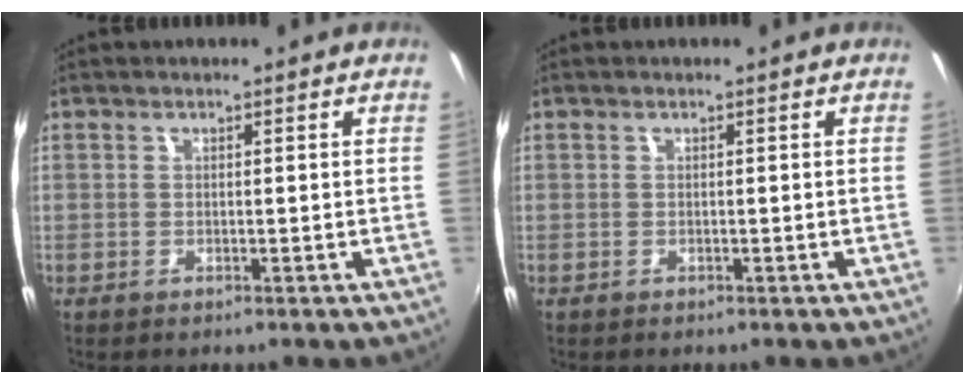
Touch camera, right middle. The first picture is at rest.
{"total": 0.0}